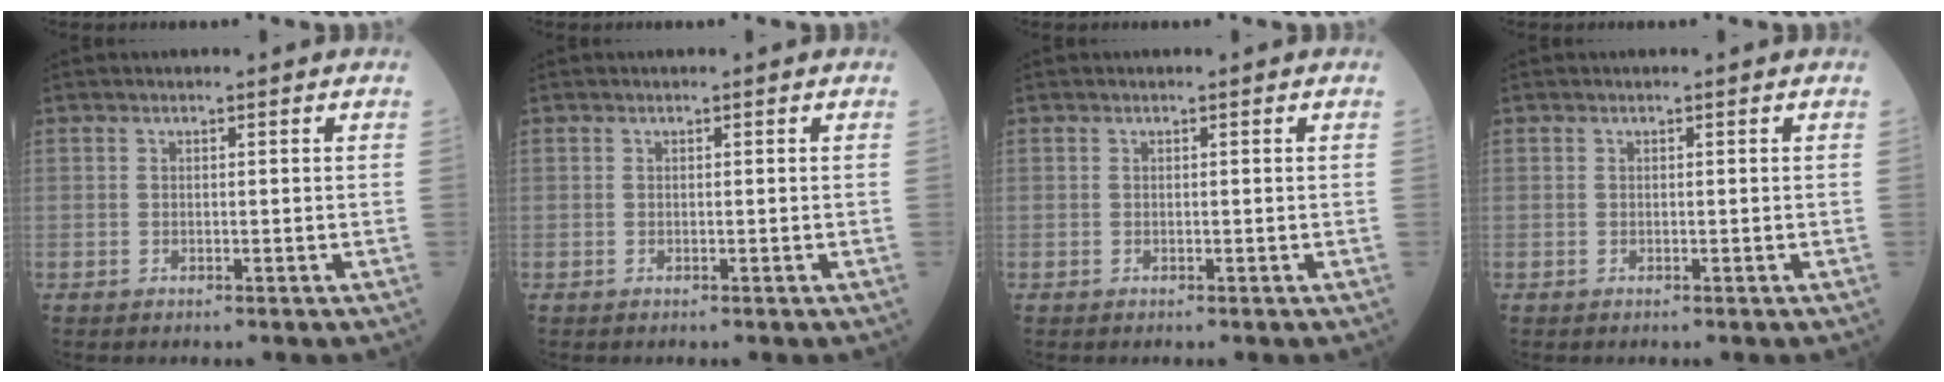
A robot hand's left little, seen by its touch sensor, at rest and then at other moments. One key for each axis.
{"total": 0.0}
{"total": 0.0}
{"total": 0.0}